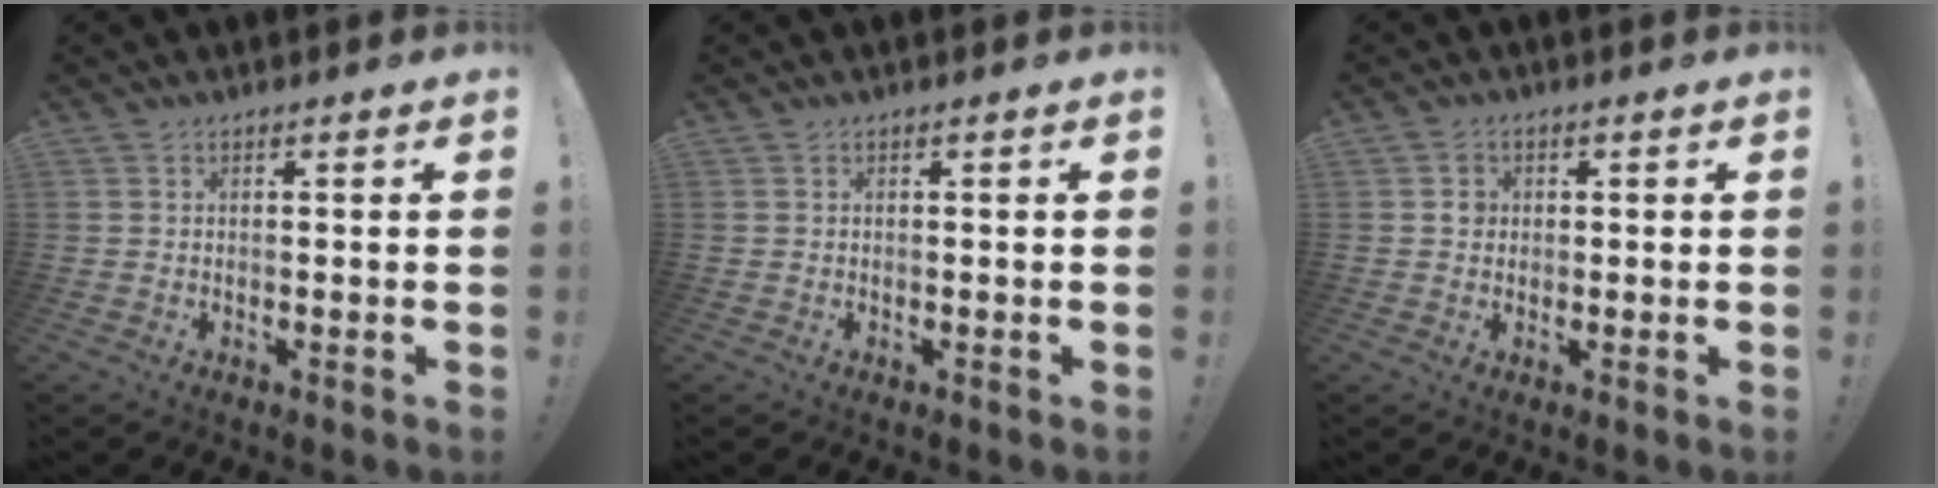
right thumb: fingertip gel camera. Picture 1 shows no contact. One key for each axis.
{"total": 0.0}
{"total": 2.6, "fx": 0.2, "fy": 2.4, "fz": 0.9, "tx": -0.001, "ty": 0.000, "tz": -0.001}